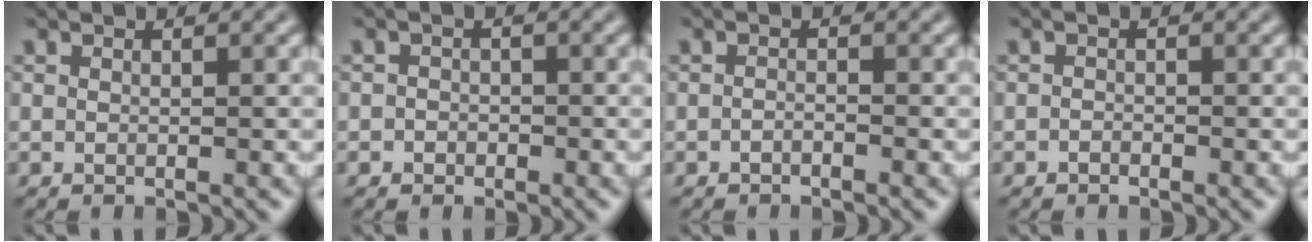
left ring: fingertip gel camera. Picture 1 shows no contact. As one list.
[{"total": 1.2, "force": [-0.4, 1.1, 0.2], "torque": [0.013, 0.000, -0.013]}, {"total": 0.8, "force": [-0.6, 0.2, 0.4], "torque": [-0.008, 0.001, -0.012]}, {"total": 0.5, "force": [-0.4, 0.3, 0.2], "torque": [-0.002, -0.001, -0.009]}]